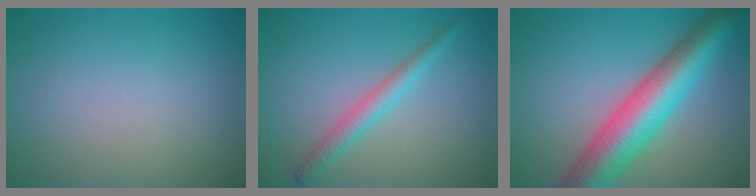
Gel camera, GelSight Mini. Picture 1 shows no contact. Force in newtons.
{"total": 2.4, "press": 2.4, "slide": 0.1}
{"total": 8.7, "press": 8.7, "slide": 0.4}